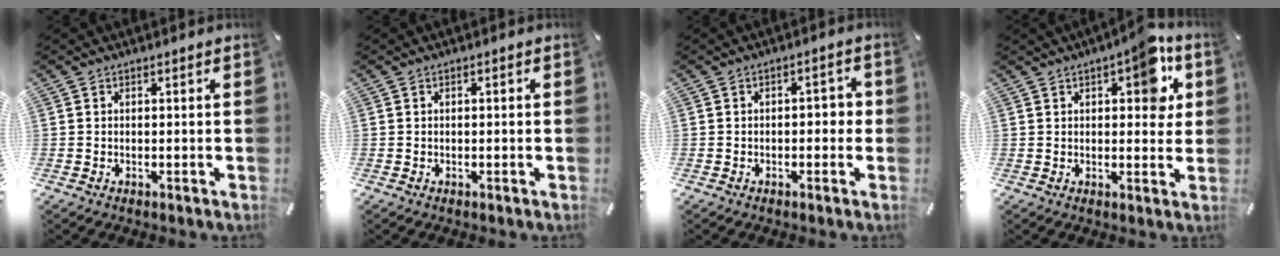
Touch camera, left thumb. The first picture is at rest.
{"total": 0.5, "force": [-0.1, 0.2, 0.4], "torque": [-0.008, -0.001, -0.002]}
{"total": 2.9, "force": [-0.9, 1.6, 2.2], "torque": [-0.034, 0.009, -0.023]}
{"total": 9.9, "force": [4.4, 4.7, 7.5], "torque": [-0.077, -0.020, 0.067]}